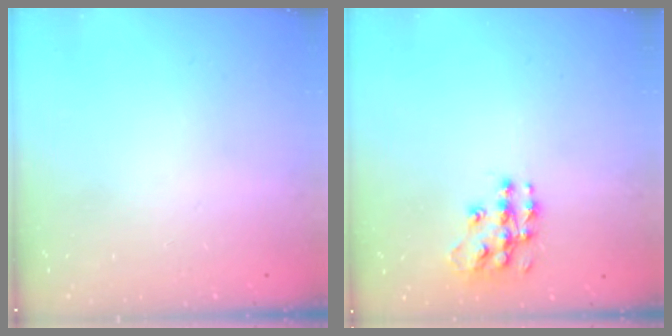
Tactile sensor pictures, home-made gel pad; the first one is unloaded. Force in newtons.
{"total": 10.4, "press": 10.4, "slide": 0.4}